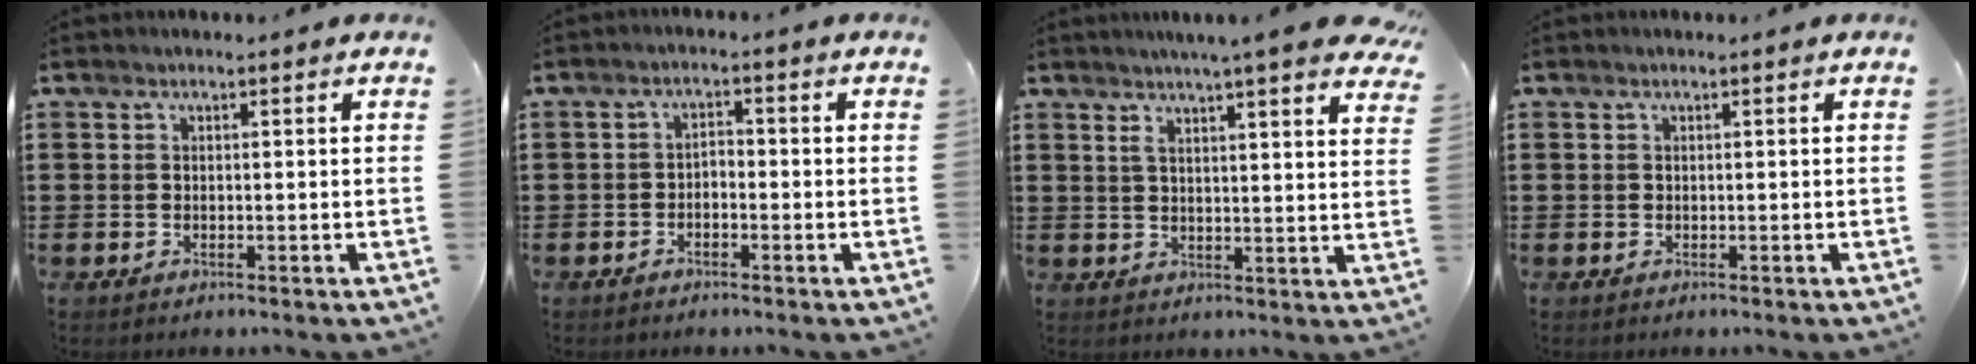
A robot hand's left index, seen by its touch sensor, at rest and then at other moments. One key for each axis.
{"total": 1.8, "fx": -1.6, "fy": 0.4, "fz": 0.6, "tx": -0.015, "ty": 0.005, "tz": -0.034}
{"total": 5.1, "fx": 4.3, "fy": -0.3, "fz": 2.9, "tx": -0.065, "ty": -0.018, "tz": 0.069}
{"total": 0.0}